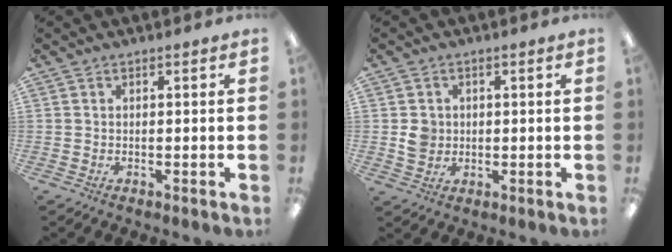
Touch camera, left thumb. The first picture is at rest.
{"total": 3.8, "force": [0.3, 3.6, 1.1], "torque": [-0.010, 0.001, 0.004]}